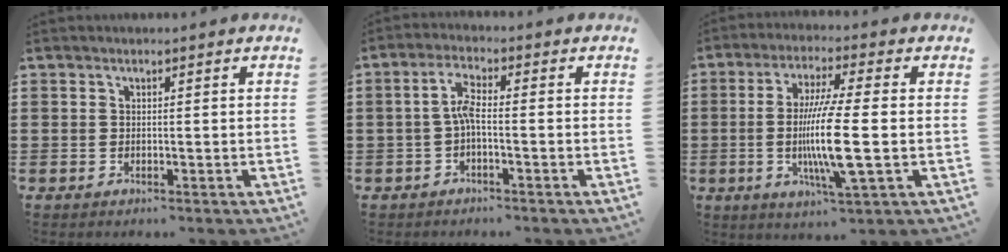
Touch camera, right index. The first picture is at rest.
{"total": 3.7, "force": [-0.9, 1.0, 3.5], "torque": [-0.074, 0.004, -0.020]}
{"total": 11.4, "force": [-1.6, 1.1, 11.2], "torque": [-0.224, -0.020, -0.038]}